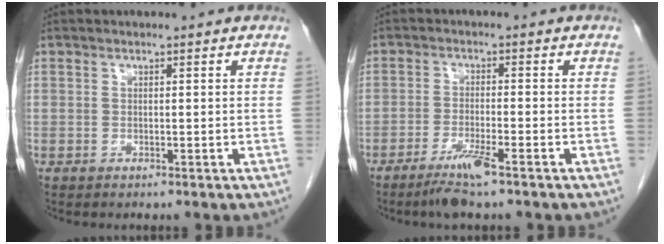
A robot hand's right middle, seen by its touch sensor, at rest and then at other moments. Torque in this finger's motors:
{"motor_torque": [0.06, -0.04, 0.05, 0.03]}